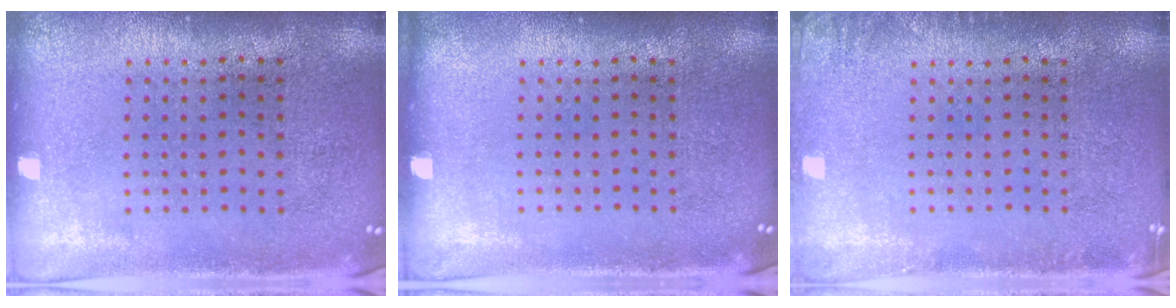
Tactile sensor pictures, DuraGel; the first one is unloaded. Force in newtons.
{"total": 0.0}
{"total": 1.4, "press": 1.3, "slide": 0.2}